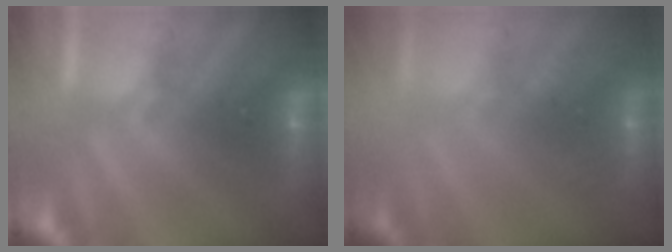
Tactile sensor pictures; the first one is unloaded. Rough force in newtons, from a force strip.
{"total": 2.4}